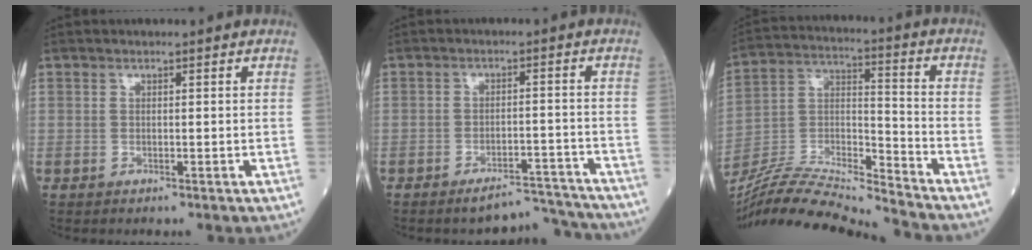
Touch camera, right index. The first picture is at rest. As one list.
[{"total": 6.0, "force": [-6.0, 0.2, -0.1], "torque": [0.021, 0.017, -0.090]}, {"total": 18.6, "force": [-17.6, -0.8, 6.0], "torque": [-0.113, 0.008, -0.318]}]